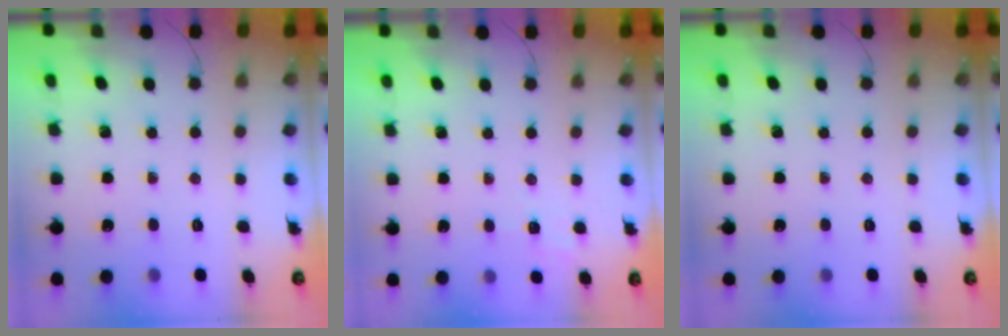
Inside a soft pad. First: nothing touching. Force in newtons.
{"total": 2.6, "press": 2.1, "slide": 1.6}
{"total": 0.0}